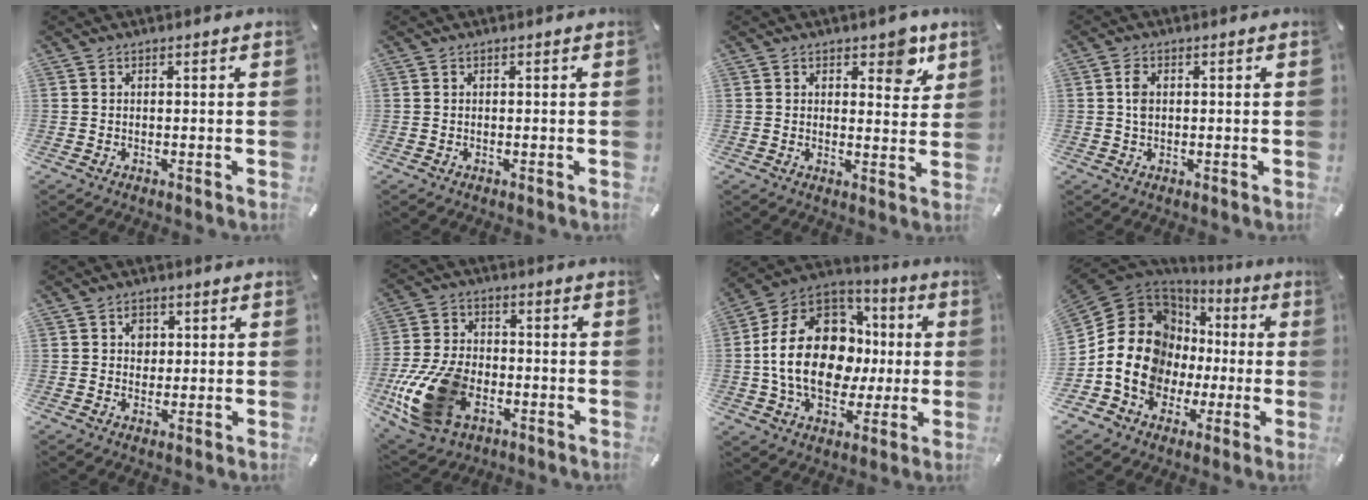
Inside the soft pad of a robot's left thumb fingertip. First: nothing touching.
{"total": 0.0}
{"total": 6.6, "force": [4.0, 3.6, 3.9], "torque": [-0.032, -0.018, 0.062]}
{"total": 2.9, "force": [0.4, 1.8, 2.2], "torque": [-0.047, 0.006, 0.005]}
{"total": 3.7, "force": [0.7, 3.2, 1.5], "torque": [-0.012, -0.003, 0.006]}
{"total": 18.1, "force": [-6.1, 11.9, 12.2], "torque": [-0.252, 0.033, -0.097]}
{"total": 22.1, "force": [-0.4, 16.6, 14.6], "torque": [-0.290, 0.012, 0.001]}
{"total": 17.0, "force": [-1.4, 14.4, 8.9], "torque": [-0.199, -0.015, -0.029]}